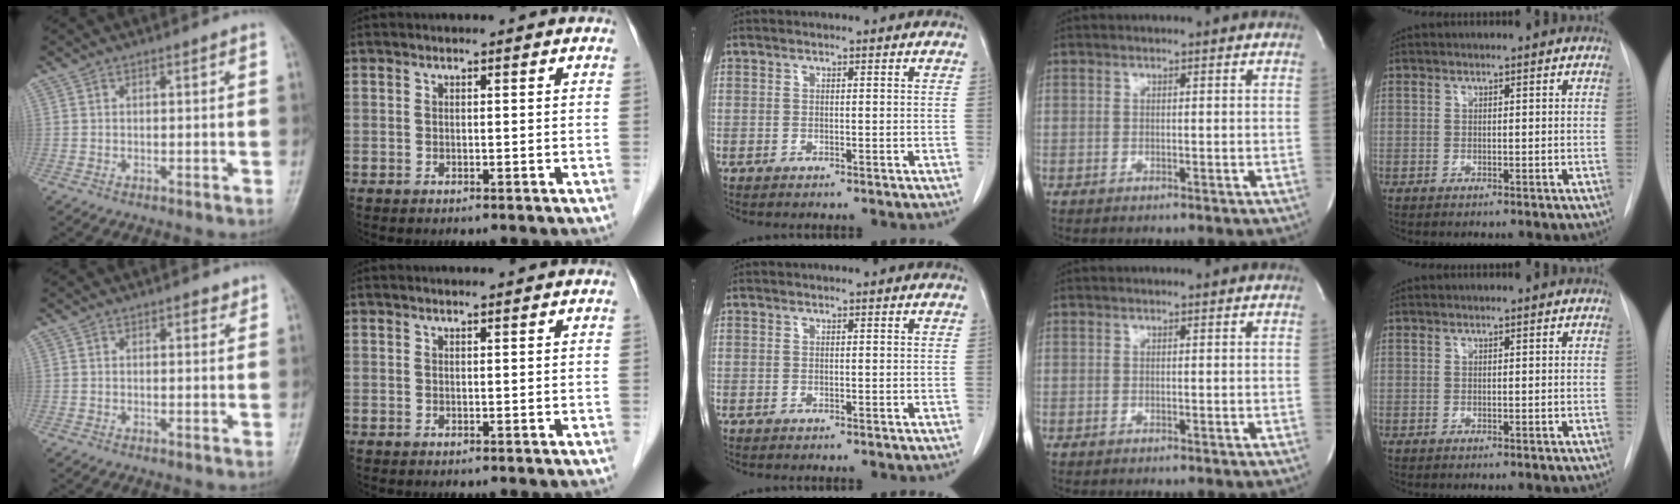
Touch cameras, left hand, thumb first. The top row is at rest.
{"thumb": {"total": 1.6, "force": [1.2, 0.8, 0.7], "torque": [-0.001, -0.006, 0.013]}, "index": {"total": 1.0, "force": [1.0, -0.2, 0.2], "torque": [-0.008, 0.003, 0.019]}}